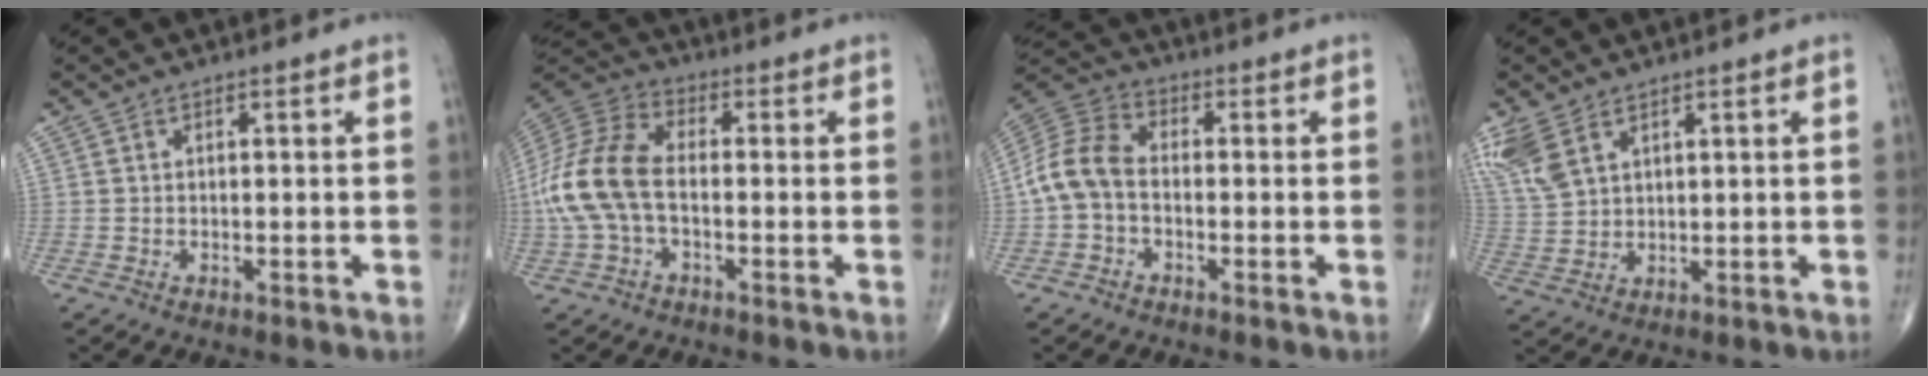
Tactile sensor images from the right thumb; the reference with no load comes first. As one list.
[{"total": 15.4, "force": [-1.7, 9.0, 12.3], "torque": [-0.275, 0.035, -0.035]}, {"total": 9.5, "force": [-1.3, 6.5, 6.8], "torque": [-0.135, 0.030, -0.041]}, {"total": 7.2, "force": [4.5, 3.6, 4.3], "torque": [-0.103, -0.004, 0.104]}]